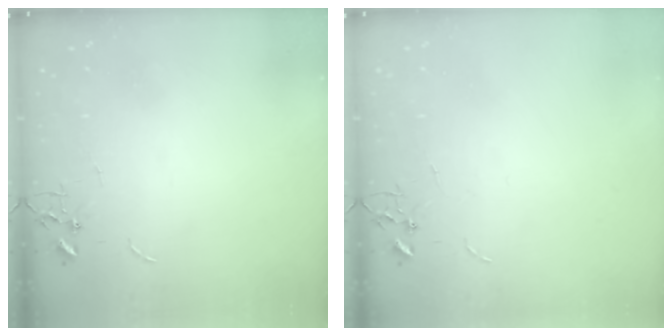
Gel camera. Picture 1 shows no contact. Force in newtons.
{"total": 0.0}